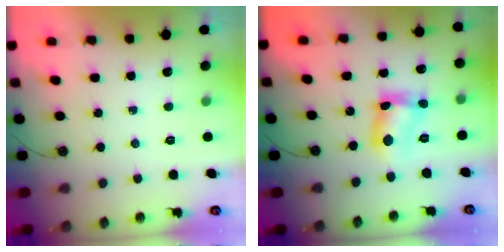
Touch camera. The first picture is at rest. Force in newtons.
{"total": 10.7, "press": 10.7, "slide": 0.6}